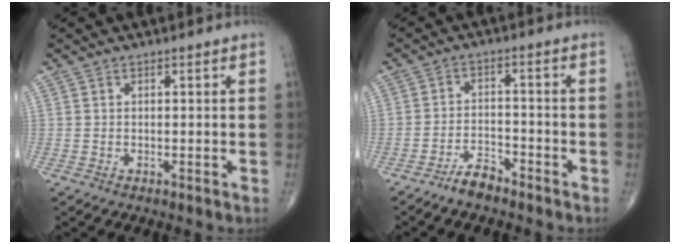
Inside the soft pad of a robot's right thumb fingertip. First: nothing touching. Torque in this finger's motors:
{"motor_torque": [0.69, -0.12, -0.23, -0.29, 0.03]}